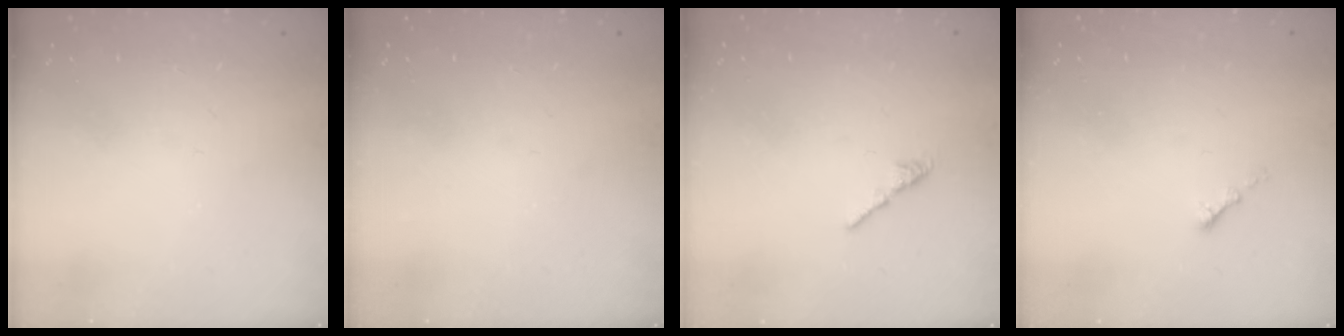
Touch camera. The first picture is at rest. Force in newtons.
{"total": 0.0}
{"total": 1.3, "press": 1.2, "slide": 0.4}
{"total": 1.1, "press": 1.0, "slide": 0.5}